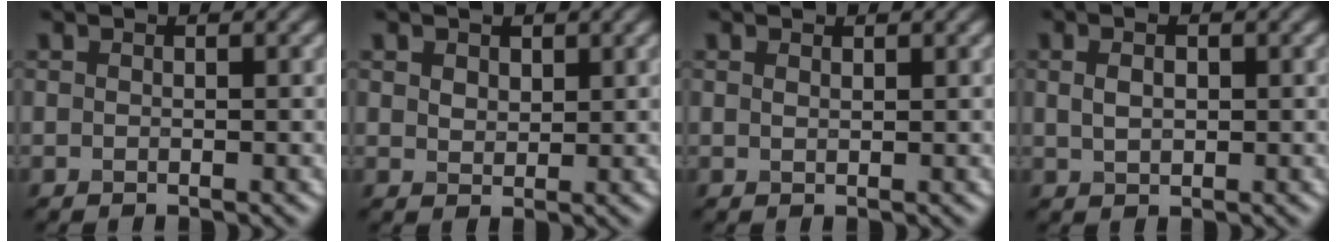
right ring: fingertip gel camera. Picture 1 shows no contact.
{"total": 2.1, "force": [1.2, 1.4, 1.0], "torque": [-0.019, 0.007, 0.014]}
{"total": 0.6, "force": [0.5, 0.2, 0.2], "torque": [-0.006, 0.000, 0.011]}
{"total": 2.2, "force": [0.6, 1.4, 1.6], "torque": [-0.031, -0.001, 0.014]}